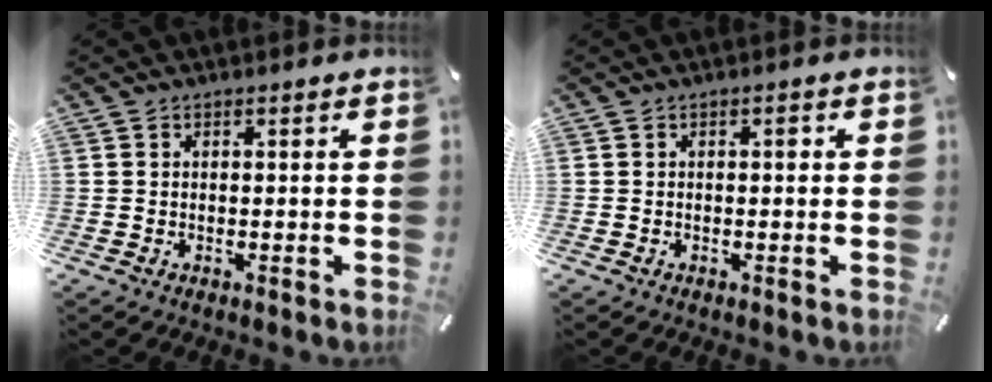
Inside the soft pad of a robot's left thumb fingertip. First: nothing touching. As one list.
[{"total": 1.1, "force": [0.1, 0.6, 0.9], "torque": [-0.018, 0.005, 0.000]}]